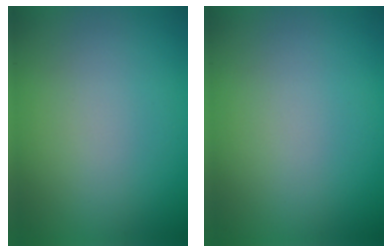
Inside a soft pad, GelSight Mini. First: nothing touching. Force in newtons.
{"total": 0.0}